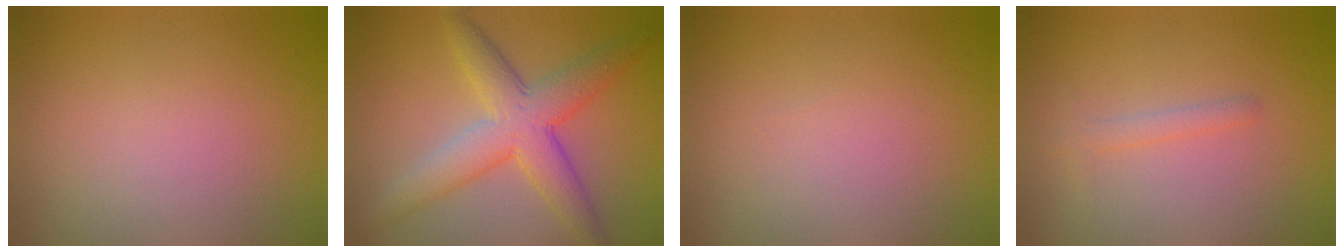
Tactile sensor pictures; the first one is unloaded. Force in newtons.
{"total": 6.4, "press": 6.4, "slide": 0.1}
{"total": 0.0}
{"total": 1.2, "press": 1.2, "slide": 0.0}